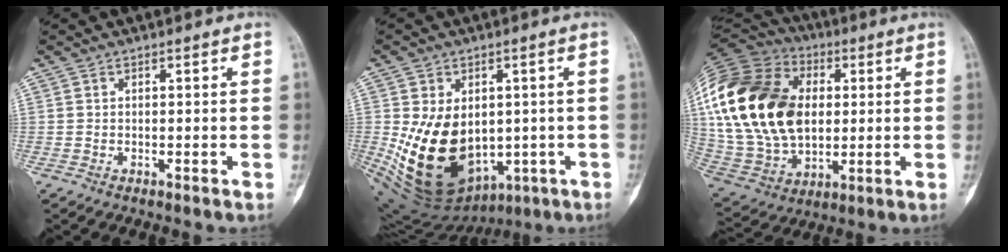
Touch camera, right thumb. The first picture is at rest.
{"total": 17.8, "force": [-1.1, 12.7, 12.4], "torque": [-0.192, -0.014, 0.022]}
{"total": 28.8, "force": [4.0, 19.4, 20.9], "torque": [-0.413, 0.004, 0.081]}